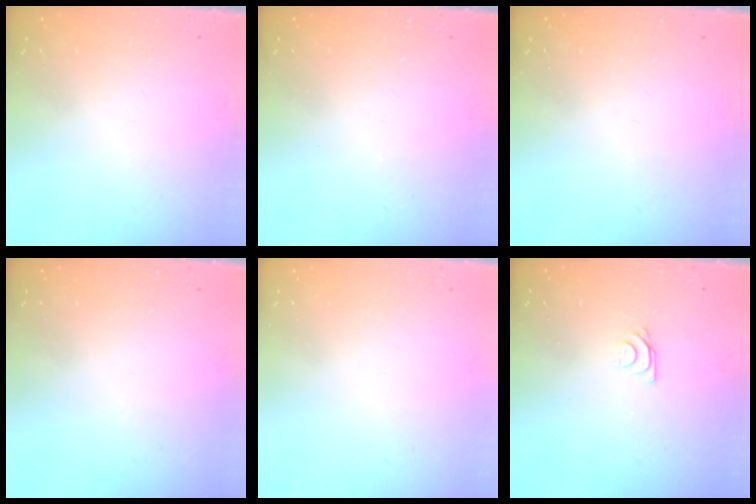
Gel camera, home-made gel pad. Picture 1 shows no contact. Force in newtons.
{"total": 0.0}
{"total": 0.0}
{"total": 1.5, "press": 1.5, "slide": 0.1}
{"total": 1.6, "press": 1.6, "slide": 0.1}
{"total": 5.8, "press": 5.8, "slide": 0.5}